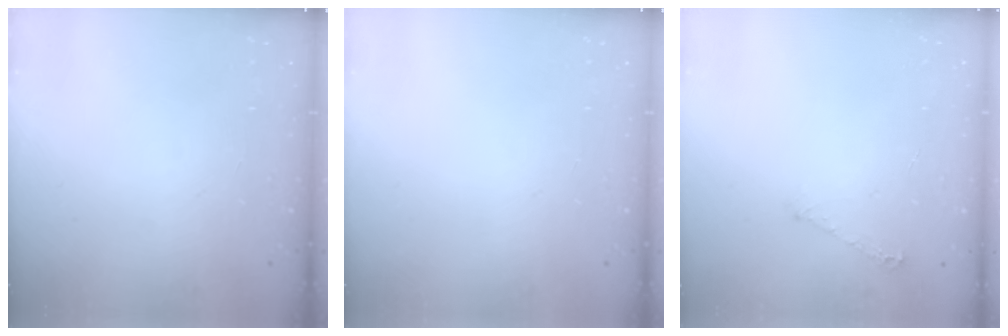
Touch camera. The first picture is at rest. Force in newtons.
{"total": 0.0}
{"total": 4.9, "press": 4.9, "slide": 0.5}